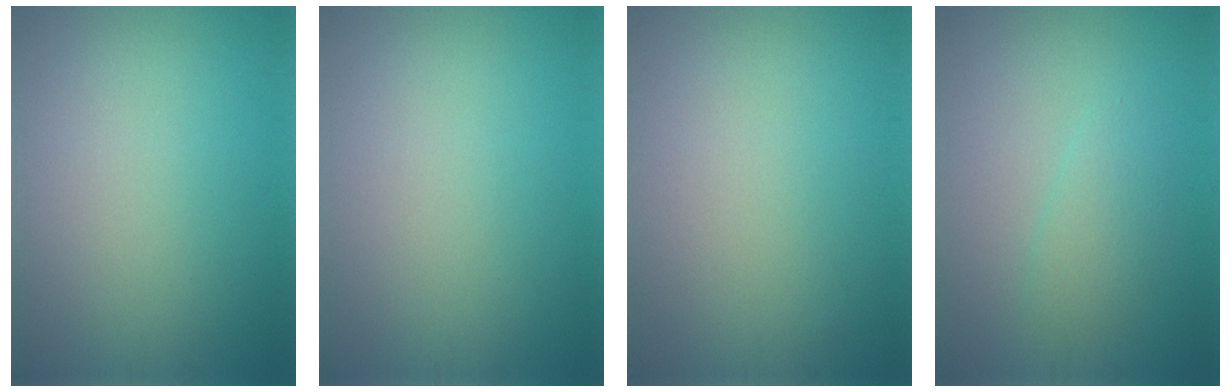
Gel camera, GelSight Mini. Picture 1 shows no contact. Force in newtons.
{"total": 0.0}
{"total": 0.0}
{"total": 2.0, "press": 2.0, "slide": 0.1}